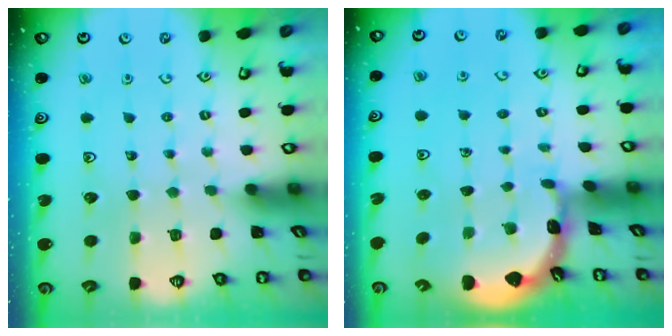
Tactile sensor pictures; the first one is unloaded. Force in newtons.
{"total": 1.8, "press": 1.8, "slide": 0.1}